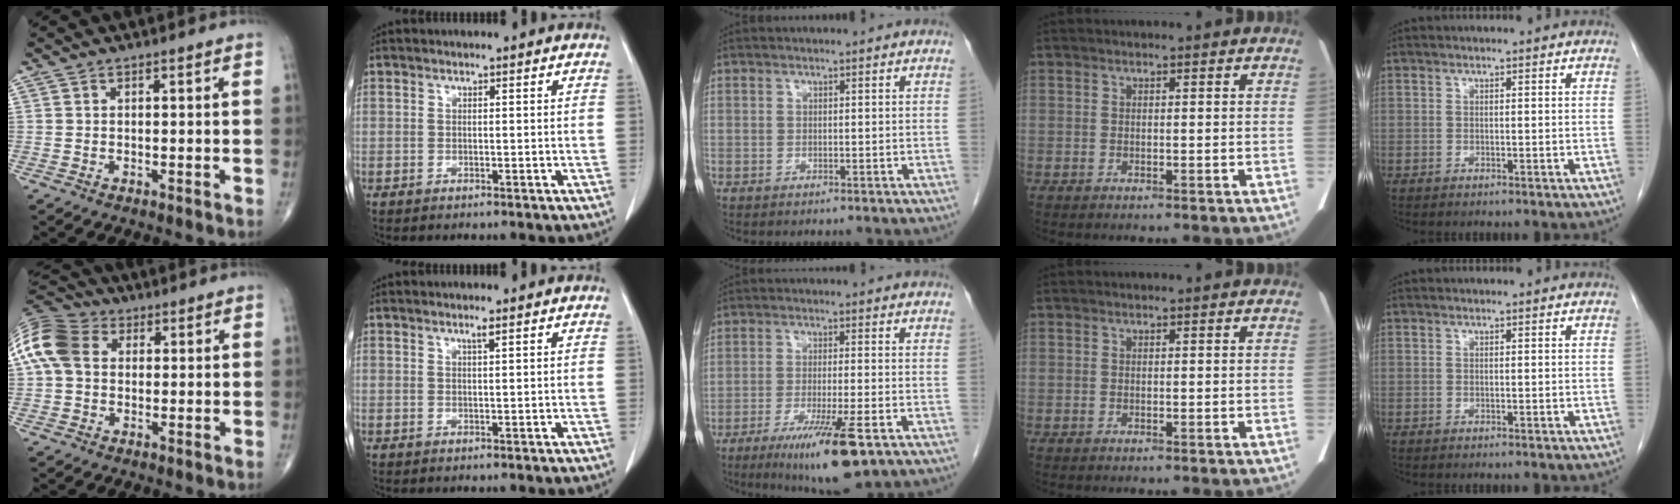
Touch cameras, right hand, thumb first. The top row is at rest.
{"thumb": {"total": 11.8, "force": [2.1, 8.8, 7.5], "torque": [-0.153, 0.027, 0.029]}, "index": {"total": 0.9, "force": [0.6, -0.1, 0.7], "torque": [-0.015, -0.001, 0.012]}, "middle": {"total": 10.9, "force": [-6.0, 0.8, 9.0], "torque": [-0.157, -0.032, -0.094]}}